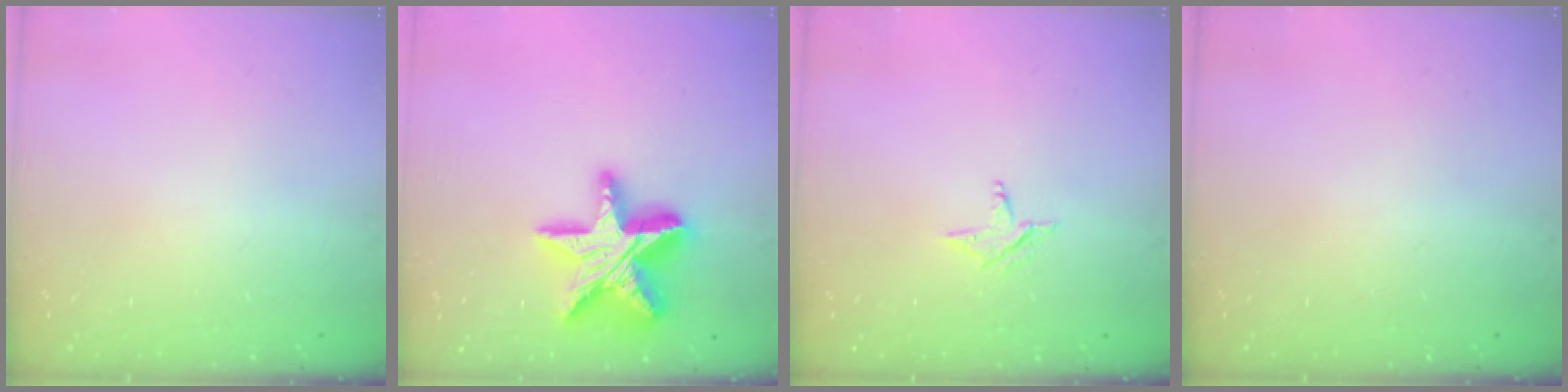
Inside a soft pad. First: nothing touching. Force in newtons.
{"total": 22.2, "press": 22.1, "slide": 1.9}
{"total": 2.5, "press": 2.5, "slide": 0.3}
{"total": 0.0}